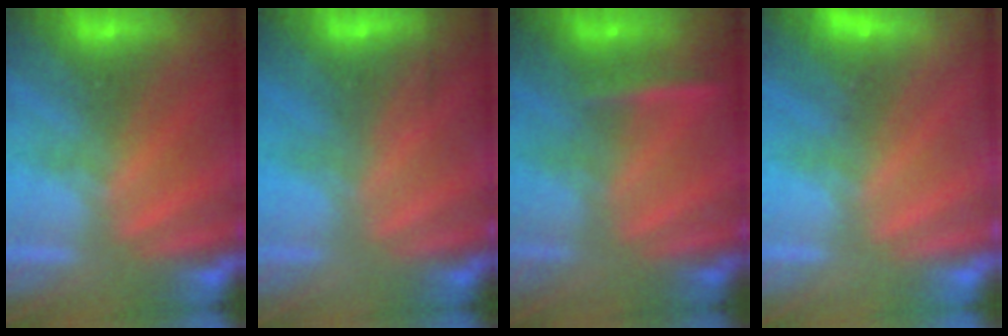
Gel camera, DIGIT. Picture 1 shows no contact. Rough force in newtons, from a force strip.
{"total": 2.4}
{"total": 2.4}
{"total": 2.3}